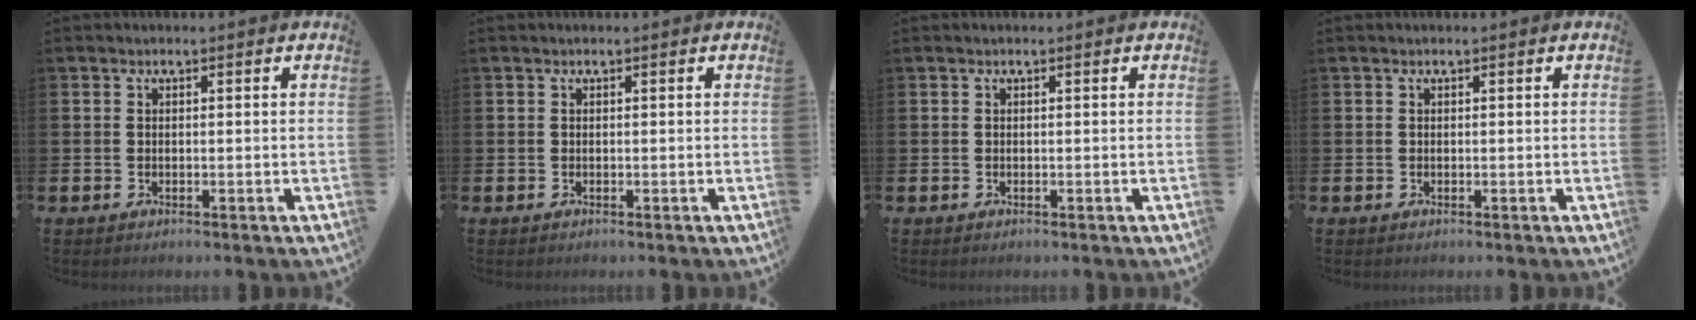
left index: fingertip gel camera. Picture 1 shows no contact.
{"total": 0.0}
{"total": 0.0}
{"total": 0.0}